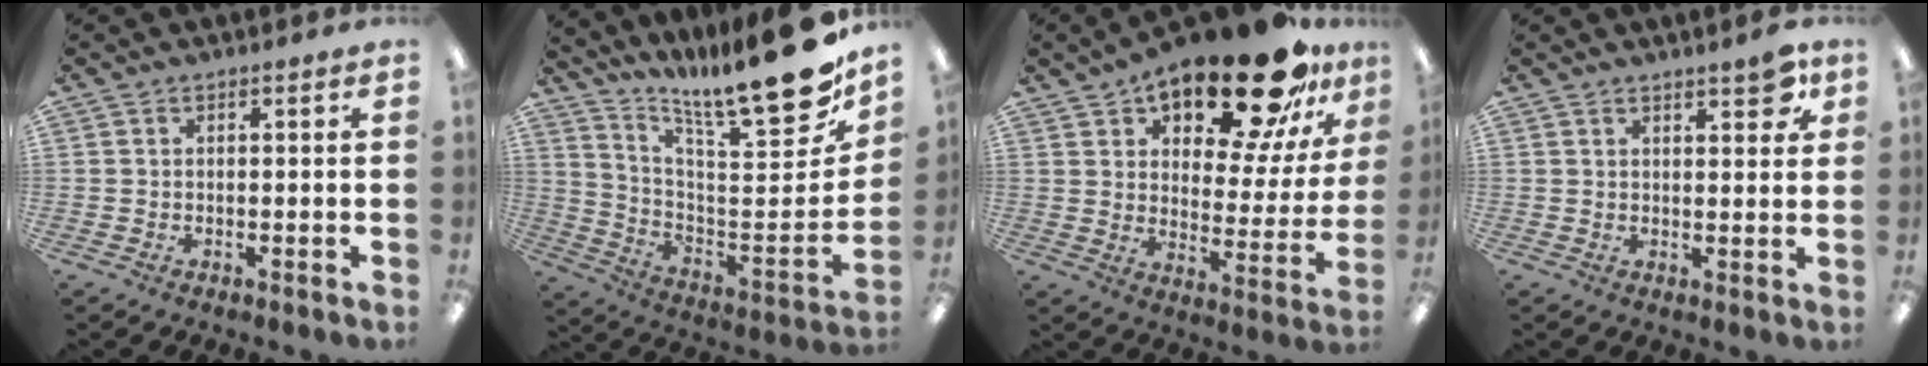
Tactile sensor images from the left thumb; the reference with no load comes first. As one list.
[{"total": 19.6, "force": [15.4, 2.9, 11.8], "torque": [-0.154, -0.135, 0.239]}, {"total": 23.5, "force": [18.0, 8.3, 12.7], "torque": [-0.191, -0.116, 0.298]}, {"total": 4.9, "force": [3.5, 1.6, 3.1], "torque": [-0.036, -0.017, 0.056]}]